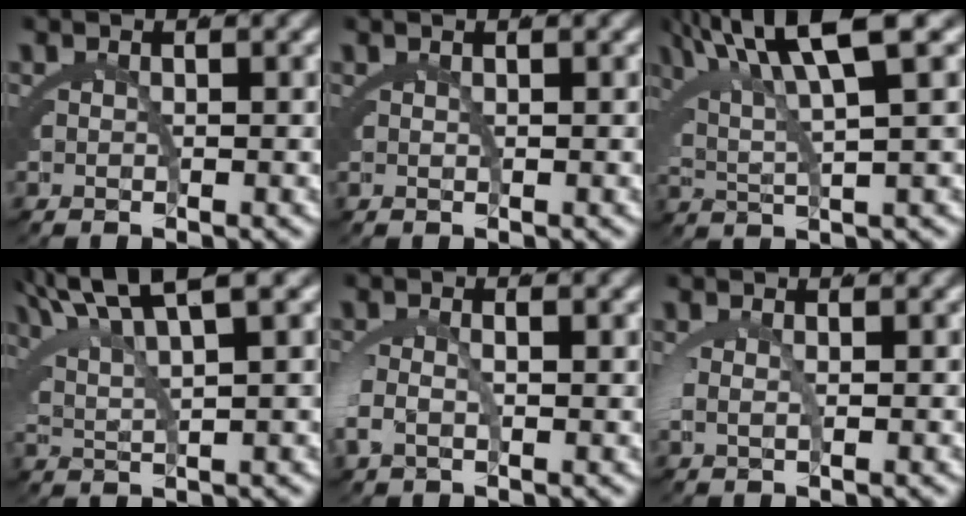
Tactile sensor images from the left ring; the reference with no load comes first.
{"total": 1.0, "force": [0.7, 0.7, 0.2], "torque": [-0.007, 0.011, 0.007]}
{"total": 8.0, "force": [4.9, 2.1, 6.0], "torque": [-0.108, 0.018, 0.081]}
{"total": 6.4, "force": [4.9, 1.3, 3.9], "torque": [-0.074, 0.022, 0.083]}
{"total": 2.4, "force": [-0.1, 1.4, 2.0], "torque": [-0.058, 0.001, 0.002]}
{"total": 1.5, "force": [0.3, 0.7, 1.3], "torque": [-0.045, -0.002, 0.008]}